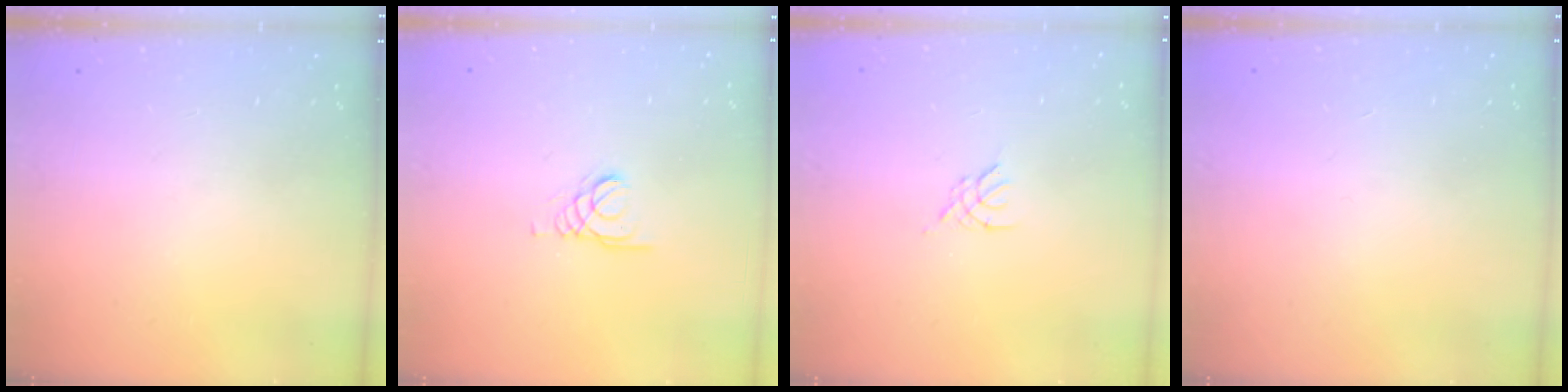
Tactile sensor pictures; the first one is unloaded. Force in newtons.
{"total": 1.5, "press": 1.4, "slide": 0.1}
{"total": 2.6, "press": 2.5, "slide": 0.6}
{"total": 0.8, "press": 0.8, "slide": 0.2}